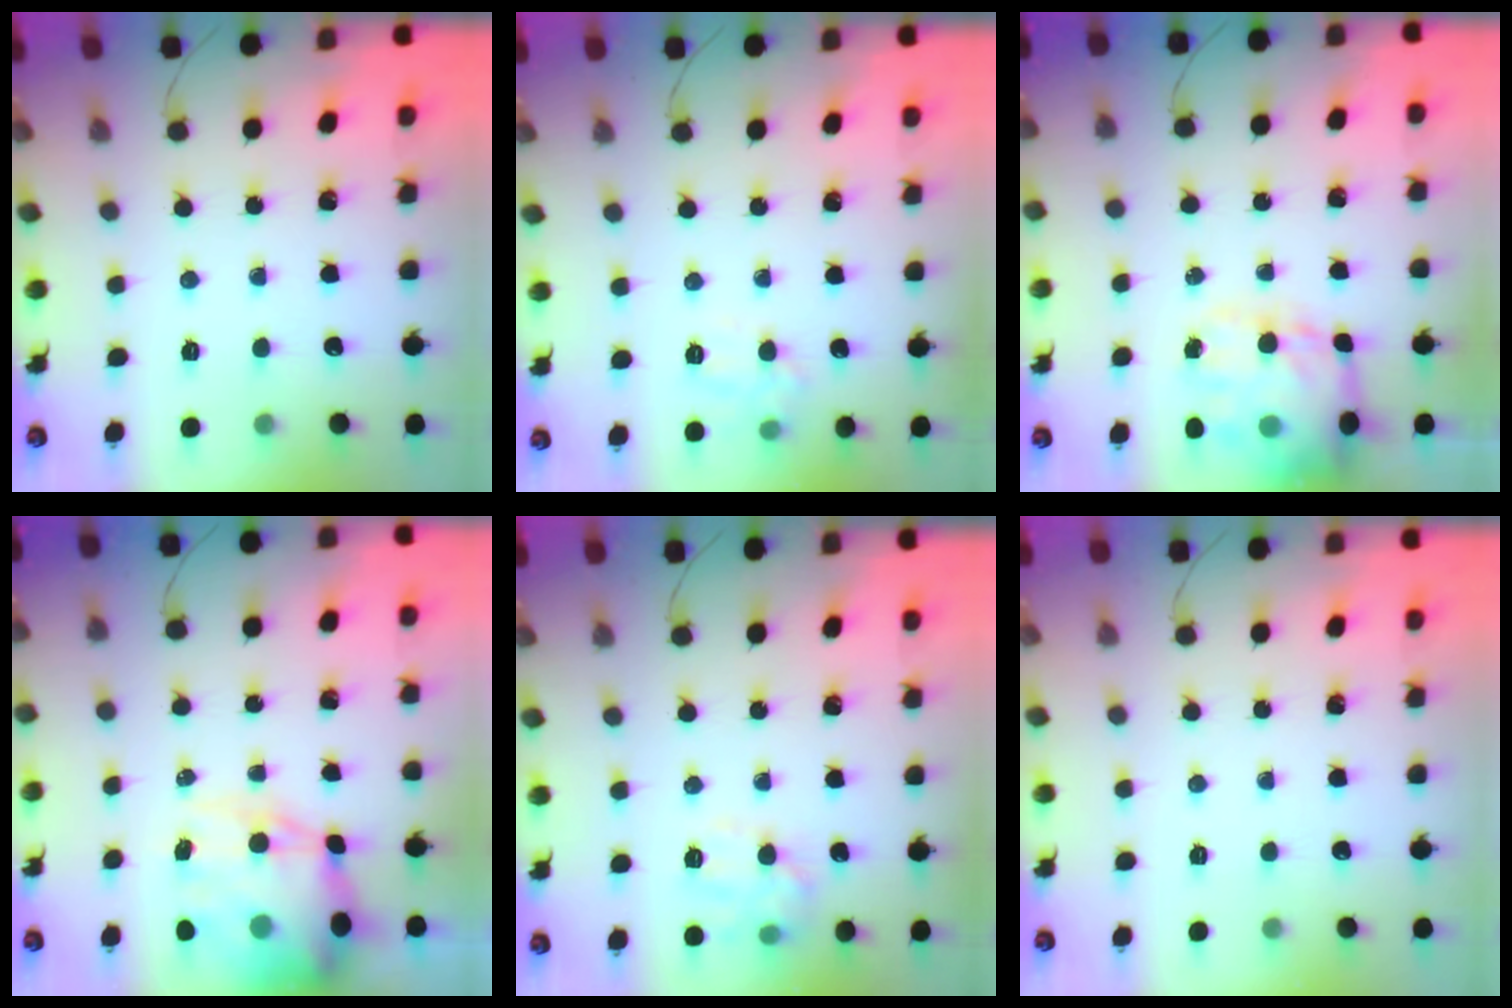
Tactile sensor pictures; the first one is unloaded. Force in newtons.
{"total": 8.6, "press": 8.5, "slide": 1.3}
{"total": 17.3, "press": 16.9, "slide": 3.7}
{"total": 18.1, "press": 17.6, "slide": 4.2}
{"total": 12.0, "press": 12.0, "slide": 0.3}
{"total": 0.0}